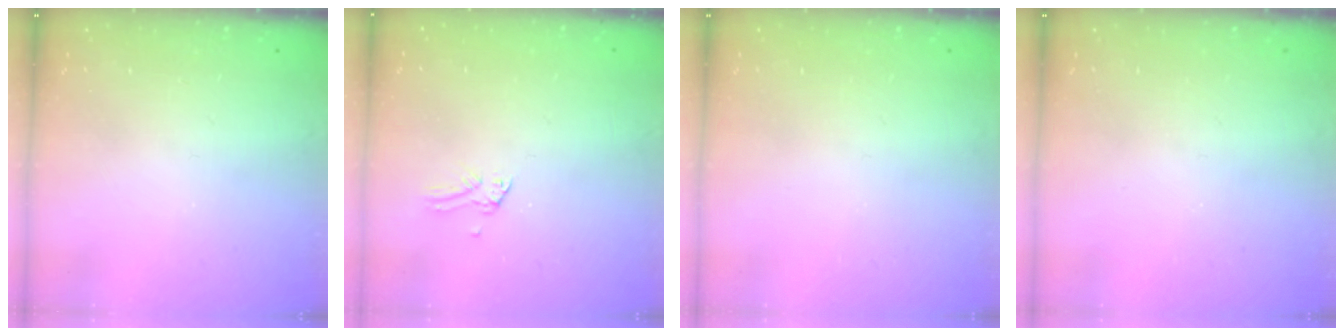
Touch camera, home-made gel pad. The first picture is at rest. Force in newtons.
{"total": 0.0}
{"total": 0.0}
{"total": 0.0}